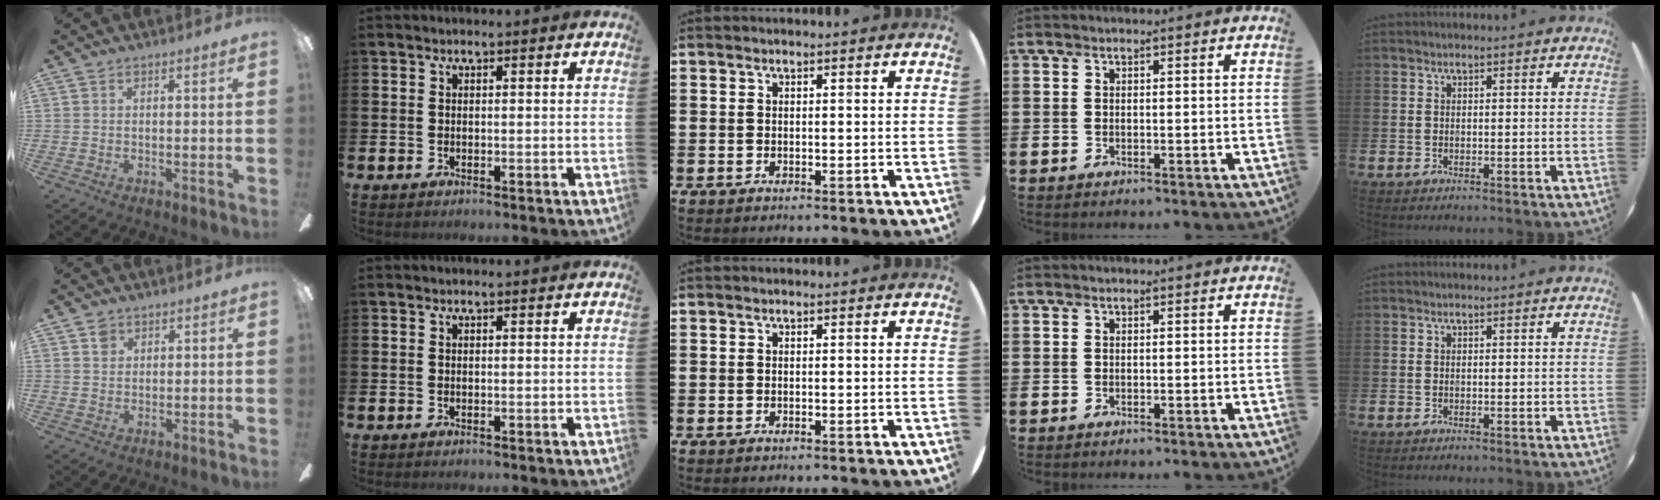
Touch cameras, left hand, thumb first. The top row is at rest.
{"thumb": {"total": 2.8, "force": [1.7, 2.1, 0.6], "torque": [0.000, -0.003, 0.028]}}